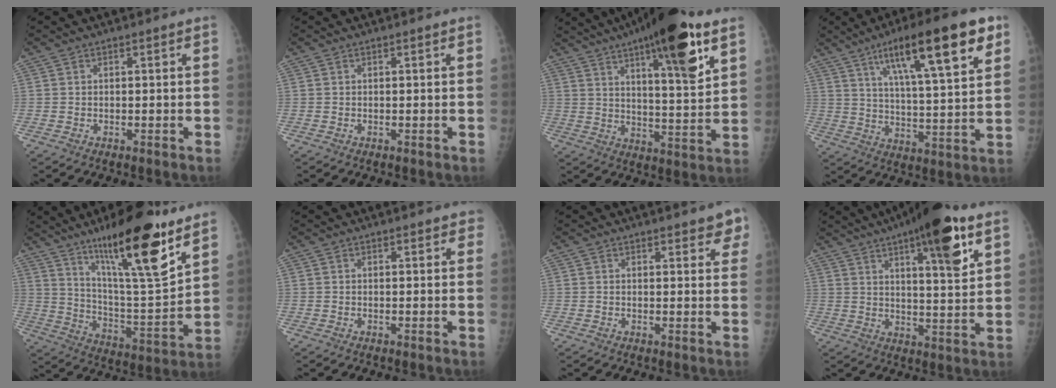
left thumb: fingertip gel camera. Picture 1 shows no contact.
{"total": 0.0}
{"total": 20.0, "force": [11.0, 4.4, 16.1], "torque": [-0.230, -0.042, 0.166]}
{"total": 21.0, "force": [11.0, 4.4, 17.4], "torque": [-0.249, -0.023, 0.172]}
{"total": 22.4, "force": [14.0, 4.5, 16.9], "torque": [-0.250, -0.071, 0.236]}
{"total": 1.6, "force": [1.1, 0.7, 0.8], "torque": [0.004, -0.001, 0.008]}
{"total": 5.0, "force": [3.4, 1.8, 3.3], "torque": [-0.012, -0.011, 0.038]}
{"total": 16.5, "force": [8.9, 3.7, 13.3], "torque": [-0.180, -0.035, 0.131]}